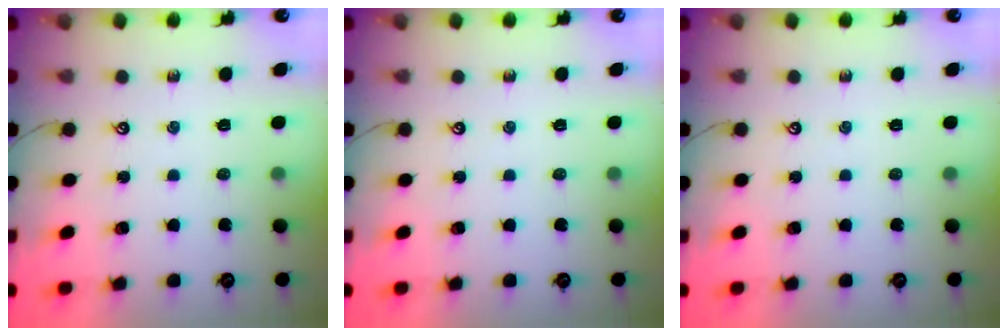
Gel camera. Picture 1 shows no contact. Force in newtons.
{"total": 0.0}
{"total": 0.0}